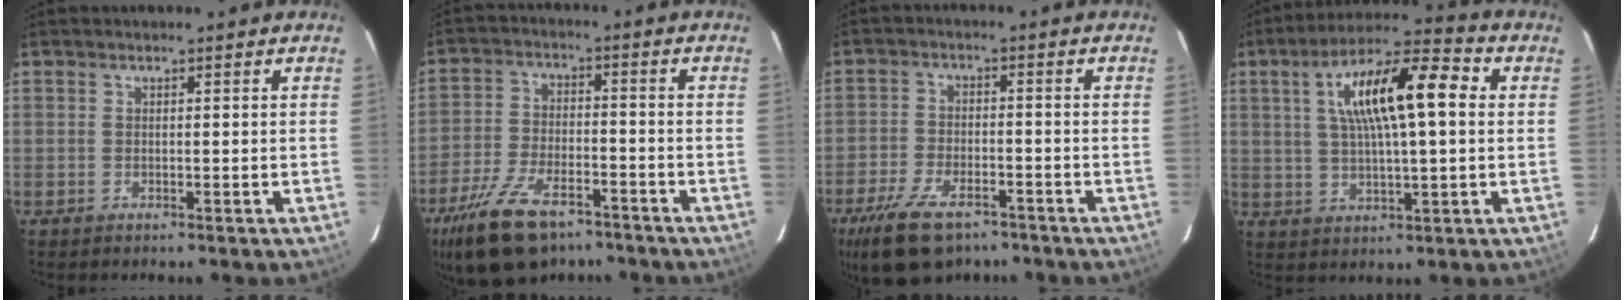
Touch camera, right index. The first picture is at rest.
{"total": 16.0, "force": [-11.2, 7.4, 8.7], "torque": [-0.197, -0.021, -0.195]}
{"total": 13.5, "force": [-9.3, 6.4, 7.5], "torque": [-0.177, -0.018, -0.162]}
{"total": 15.5, "force": [3.7, 4.4, 14.4], "torque": [-0.256, 0.031, 0.059]}